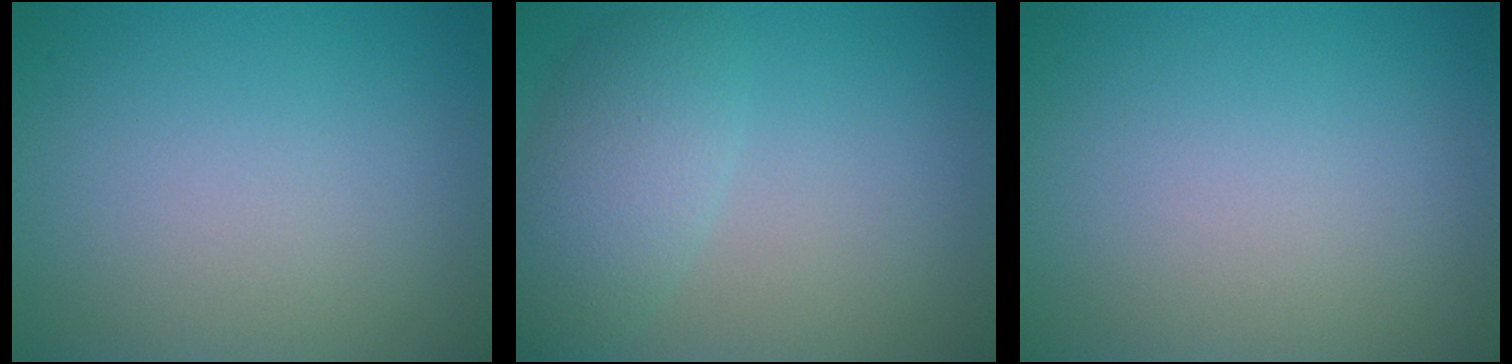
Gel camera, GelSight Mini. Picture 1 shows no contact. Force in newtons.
{"total": 4.2, "press": 4.2, "slide": 0.2}
{"total": 0.0}